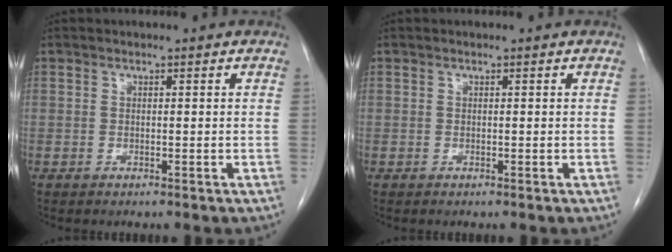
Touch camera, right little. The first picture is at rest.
{"total": 0.0}